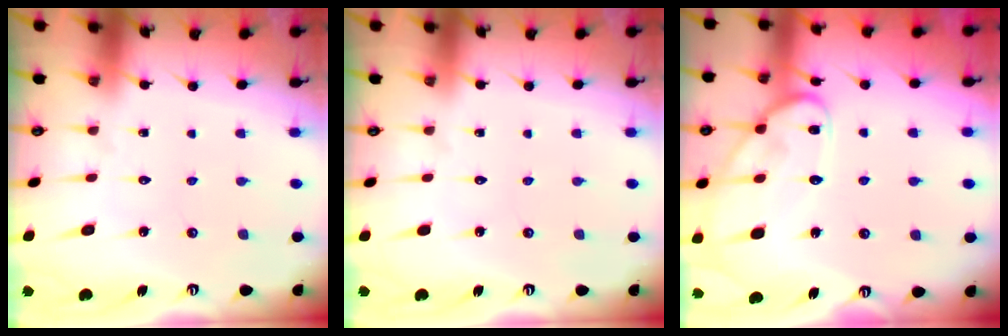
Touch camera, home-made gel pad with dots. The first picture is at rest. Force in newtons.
{"total": 0.0}
{"total": 15.2, "press": 15.2, "slide": 1.1}